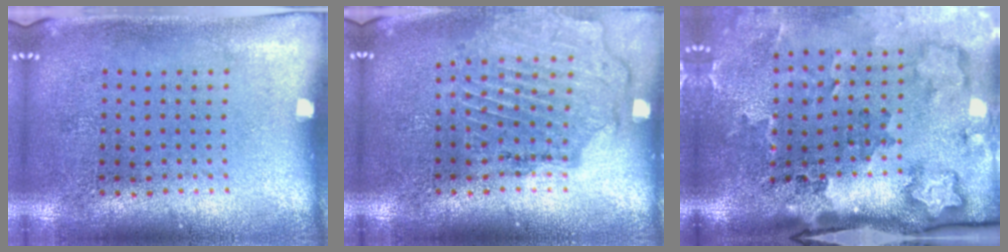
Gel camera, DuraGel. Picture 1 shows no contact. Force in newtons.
{"total": 1.6, "press": 1.5, "slide": 0.3}
{"total": 3.5, "press": 2.3, "slide": 2.7}